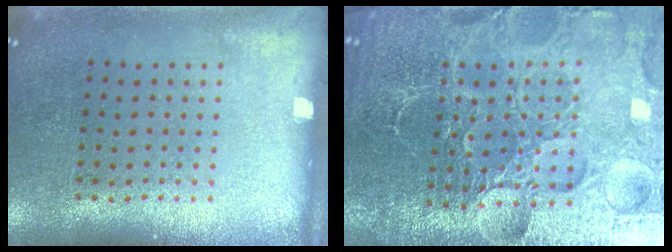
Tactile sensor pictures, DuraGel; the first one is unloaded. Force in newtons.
{"total": 6.5, "press": 5.8, "slide": 3.0}